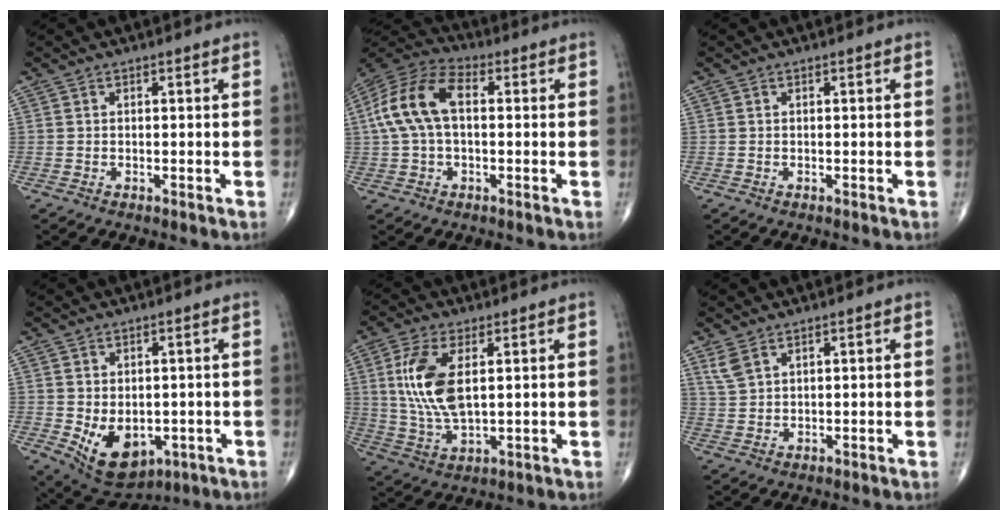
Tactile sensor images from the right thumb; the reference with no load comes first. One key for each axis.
{"total": 13.1, "fx": 1.4, "fy": 7.5, "fz": 10.7, "tx": -0.224, "ty": 0.036, "tz": 0.017}
{"total": 0.0}
{"total": 10.4, "fx": -2.4, "fy": 7.0, "fz": 7.4, "tx": -0.093, "ty": -0.008, "tz": -0.015}
{"total": 11.9, "fx": 2.6, "fy": 5.5, "fz": 10.3, "tx": -0.218, "ty": -0.010, "tz": 0.059}
{"total": 3.3, "fx": 2.3, "fy": 1.5, "fz": 1.8, "tx": -0.040, "ty": -0.003, "tz": 0.057}